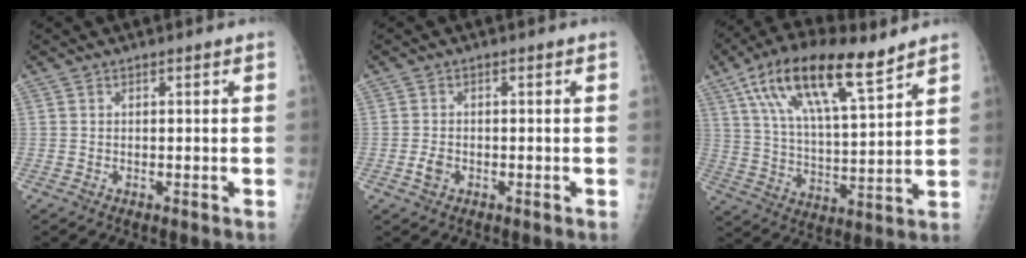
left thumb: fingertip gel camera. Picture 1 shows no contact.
{"total": 2.1, "force": [-0.8, 1.5, 1.3], "torque": [-0.024, 0.002, -0.015]}
{"total": 19.0, "force": [11.2, 6.0, 14.2], "torque": [-0.241, -0.028, 0.204]}